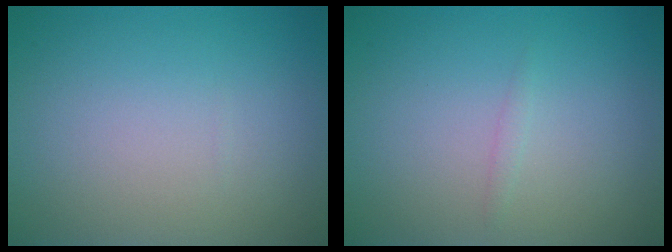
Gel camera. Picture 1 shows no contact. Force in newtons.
{"total": 0.6, "press": 0.6, "slide": 0.1}